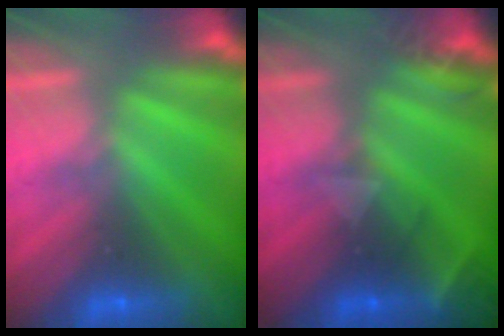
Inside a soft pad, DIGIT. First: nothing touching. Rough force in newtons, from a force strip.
{"total": 2.2}